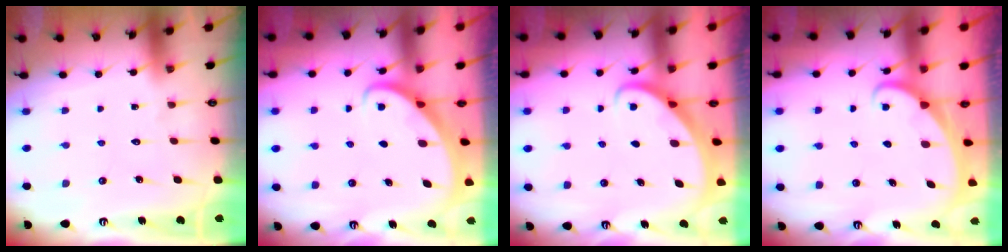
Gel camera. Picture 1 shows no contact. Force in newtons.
{"total": 2.5, "press": 2.5, "slide": 0.3}
{"total": 2.8, "press": 2.8, "slide": 0.3}
{"total": 1.7, "press": 1.7, "slide": 0.1}